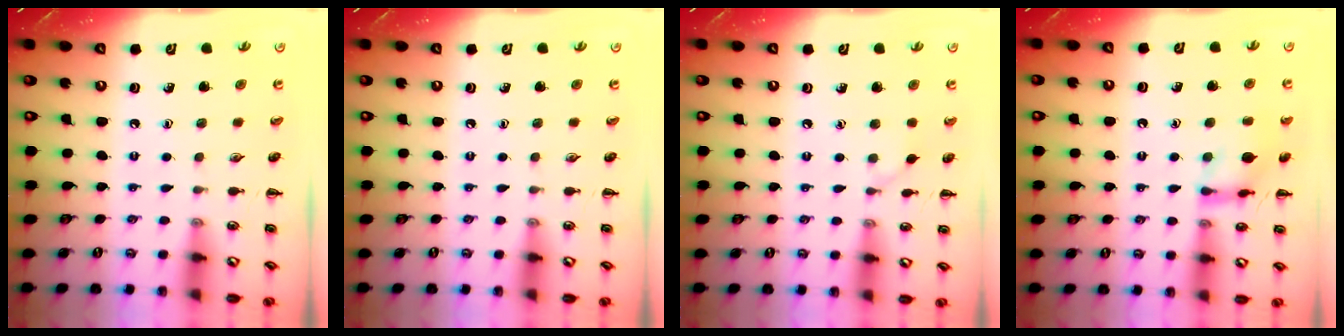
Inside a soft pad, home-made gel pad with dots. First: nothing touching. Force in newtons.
{"total": 0.0}
{"total": 4.4, "press": 4.1, "slide": 1.7}
{"total": 10.9, "press": 10.8, "slide": 0.9}